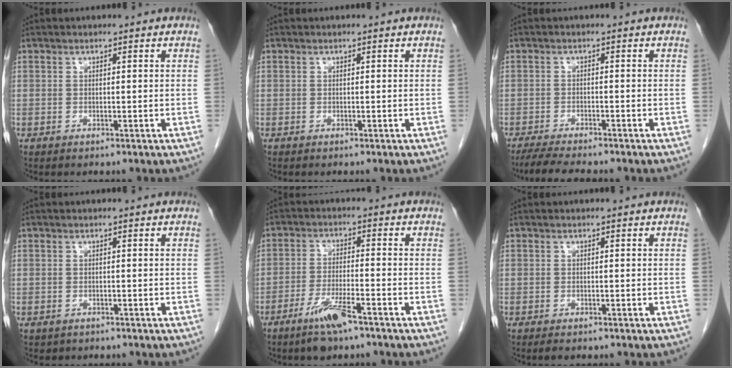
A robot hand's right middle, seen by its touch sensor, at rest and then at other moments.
{"total": 0.0}
{"total": 6.5, "force": [-5.7, 0.4, 3.2], "torque": [-0.056, -0.021, -0.093]}
{"total": 0.6, "force": [-0.4, 0.5, 0.0], "torque": [-0.014, 0.000, -0.002]}
{"total": 6.3, "force": [-4.2, 0.6, 4.6], "torque": [-0.097, -0.010, -0.077]}
{"total": 0.6, "force": [-0.5, 0.2, 0.3], "torque": [-0.014, -0.004, -0.007]}